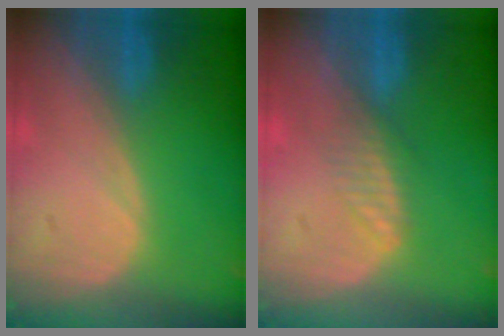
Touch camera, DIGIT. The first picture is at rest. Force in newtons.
{"total": 2.3, "press": 2.3, "slide": 0.1}